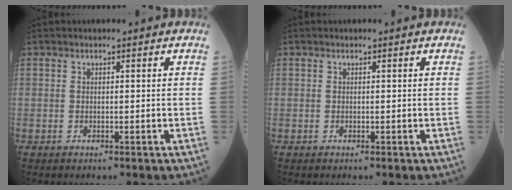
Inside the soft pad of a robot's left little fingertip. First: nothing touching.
{"total": 0.0}